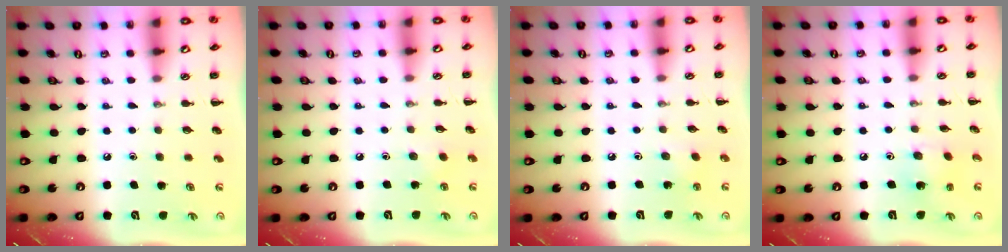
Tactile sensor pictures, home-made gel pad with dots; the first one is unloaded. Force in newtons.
{"total": 1.8, "press": 1.7, "slide": 0.6}
{"total": 2.6, "press": 2.5, "slide": 0.9}
{"total": 2.3, "press": 2.2, "slide": 0.5}